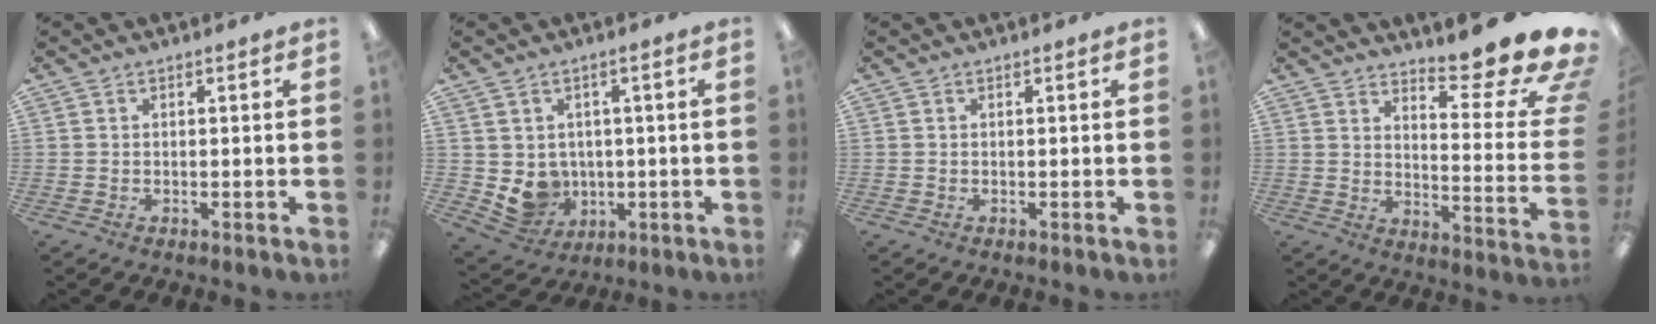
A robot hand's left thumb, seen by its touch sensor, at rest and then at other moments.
{"total": 6.3, "force": [0.5, 6.1, 1.5], "torque": [-0.034, -0.007, 0.020]}
{"total": 0.0}
{"total": 13.9, "force": [10.8, 2.8, 8.2], "torque": [-0.101, -0.110, 0.174]}